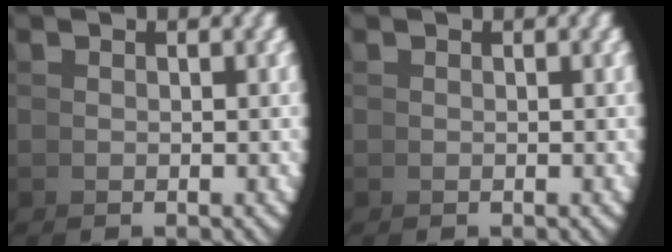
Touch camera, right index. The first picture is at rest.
{"total": 0.0}